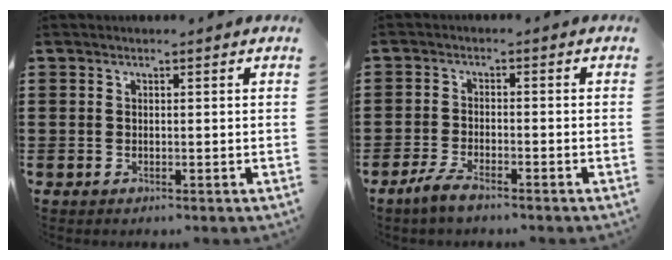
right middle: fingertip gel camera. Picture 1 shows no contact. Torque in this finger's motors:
{"motor_torque": [2.14, 0.00, 0.05, 0.09]}